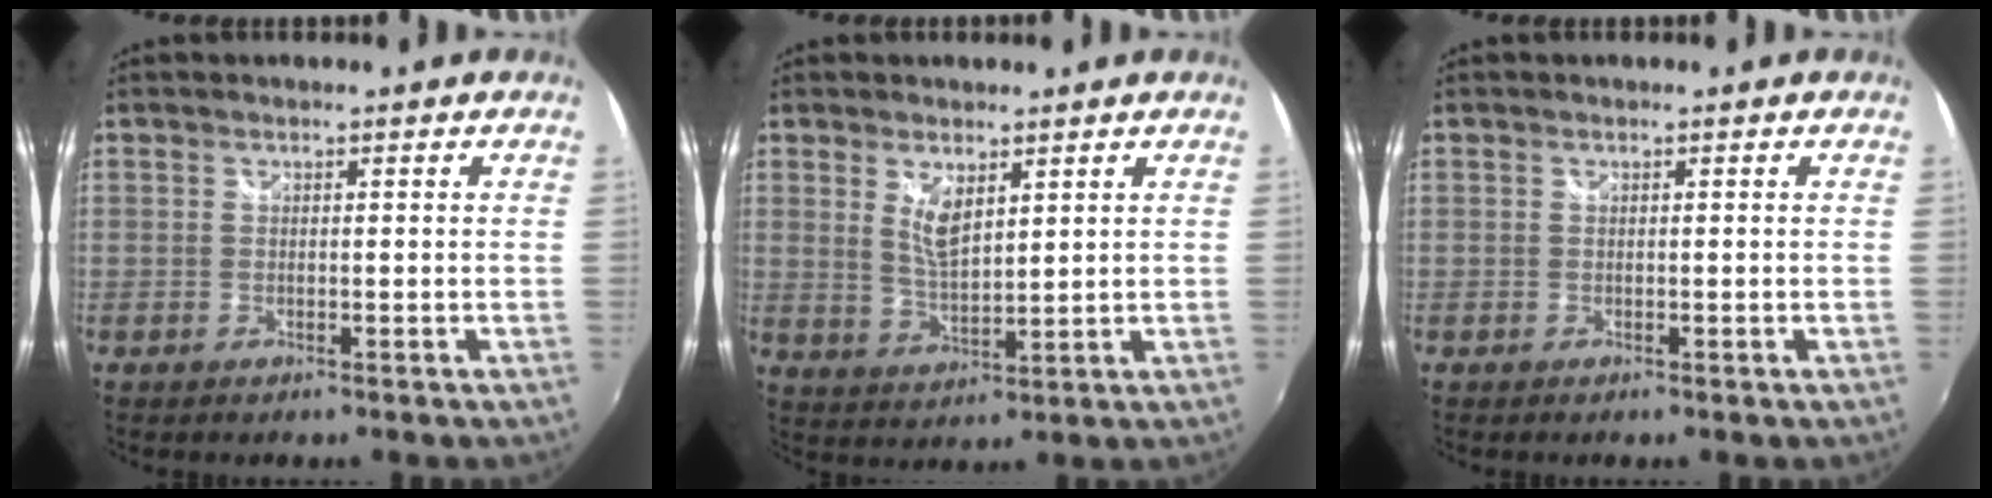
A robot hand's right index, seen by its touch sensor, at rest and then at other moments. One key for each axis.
{"total": 5.2, "fx": 2.5, "fy": 2.0, "fz": 4.1, "tx": -0.071, "ty": -0.008, "tz": 0.048}
{"total": 0.0}